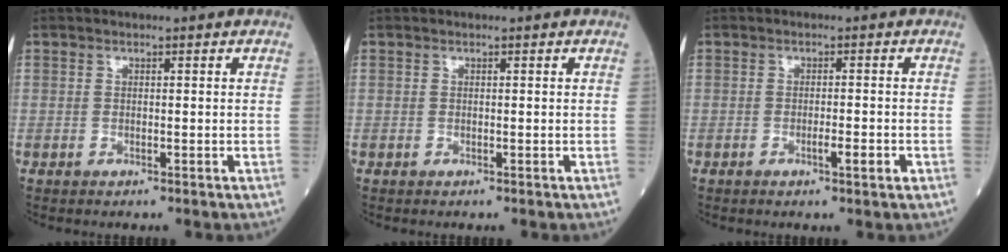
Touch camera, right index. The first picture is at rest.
{"total": 0.0}
{"total": 2.3, "force": [-0.9, 0.2, 2.1], "torque": [-0.029, -0.001, -0.015]}